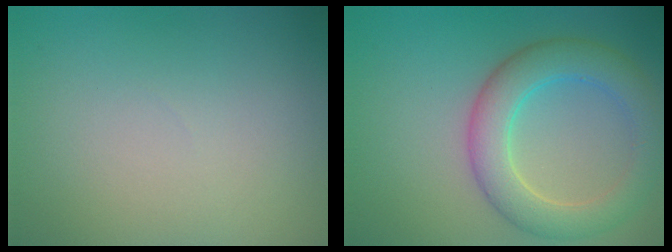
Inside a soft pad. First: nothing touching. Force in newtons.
{"total": 5.6, "press": 5.6, "slide": 0.5}